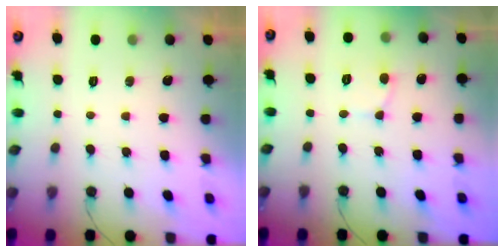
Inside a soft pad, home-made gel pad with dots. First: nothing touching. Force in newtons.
{"total": 3.3, "press": 3.3, "slide": 0.2}